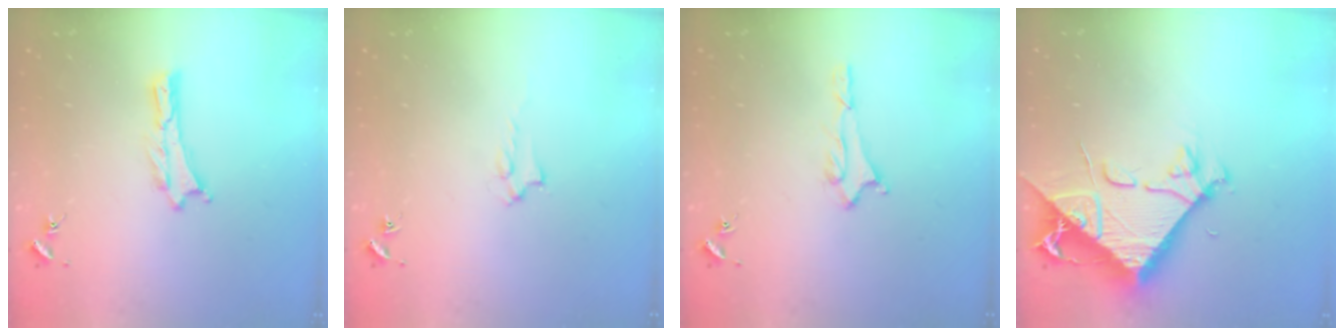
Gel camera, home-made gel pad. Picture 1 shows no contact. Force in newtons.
{"total": 1.4, "press": 1.4, "slide": 0.2}
{"total": 1.6, "press": 1.6, "slide": 0.2}
{"total": 10.1, "press": 10.0, "slide": 1.2}